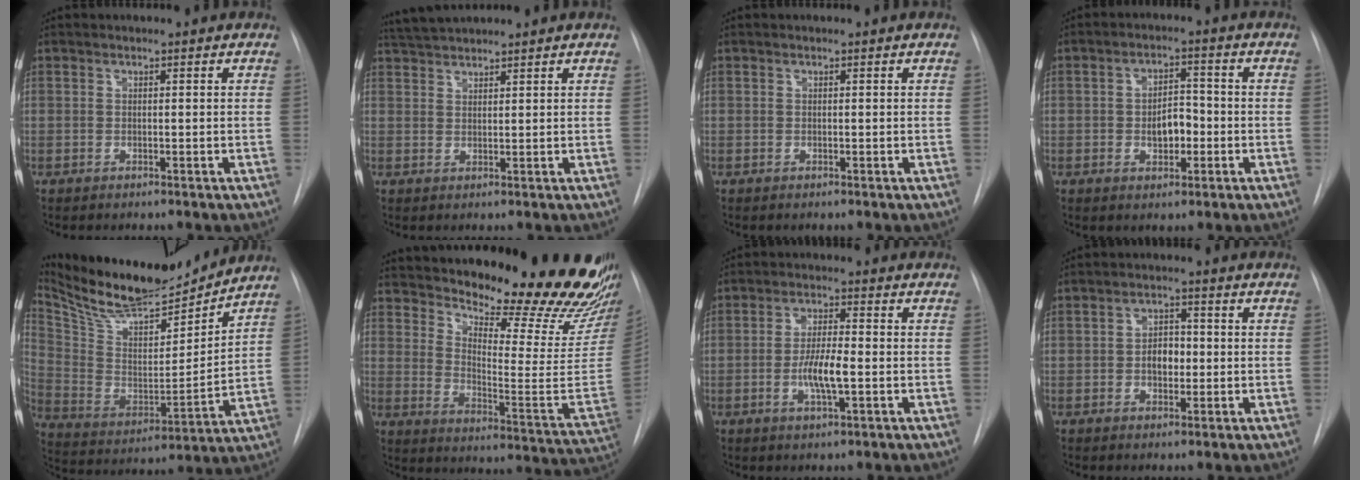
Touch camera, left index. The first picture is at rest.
{"total": 4.3, "force": [4.1, 0.0, 1.0], "torque": [-0.025, 0.026, 0.082]}
{"total": 0.0}
{"total": 4.7, "force": [-1.0, 2.7, 3.8], "torque": [-0.058, 0.010, -0.014]}
{"total": 19.9, "force": [18.3, 3.3, 7.2], "torque": [-0.143, -0.015, 0.313]}
{"total": 28.6, "force": [25.5, 3.5, 12.6], "torque": [-0.191, -0.125, 0.323]}
{"total": 5.7, "force": [-1.3, 1.1, 5.5], "torque": [-0.109, -0.002, -0.024]}
{"total": 4.2, "force": [-0.6, 2.6, 3.3], "torque": [-0.054, 0.011, -0.010]}